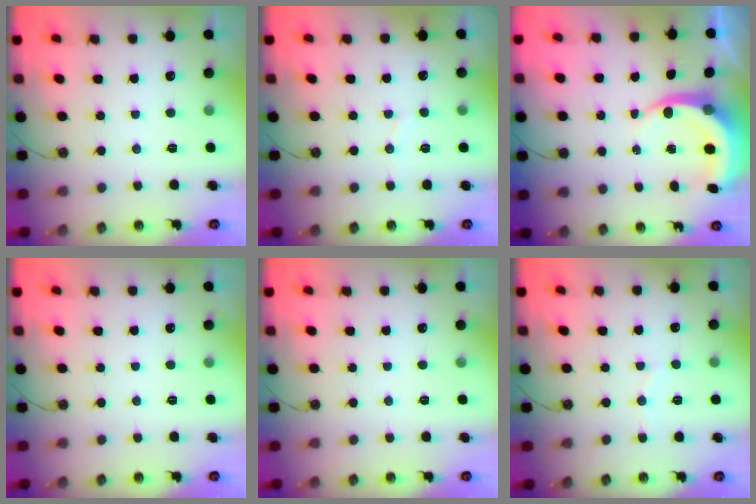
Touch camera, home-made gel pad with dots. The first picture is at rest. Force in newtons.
{"total": 4.6, "press": 4.5, "slide": 0.6}
{"total": 6.2, "press": 6.2, "slide": 0.9}
{"total": 0.0}
{"total": 0.0}
{"total": 4.0, "press": 4.0, "slide": 0.4}